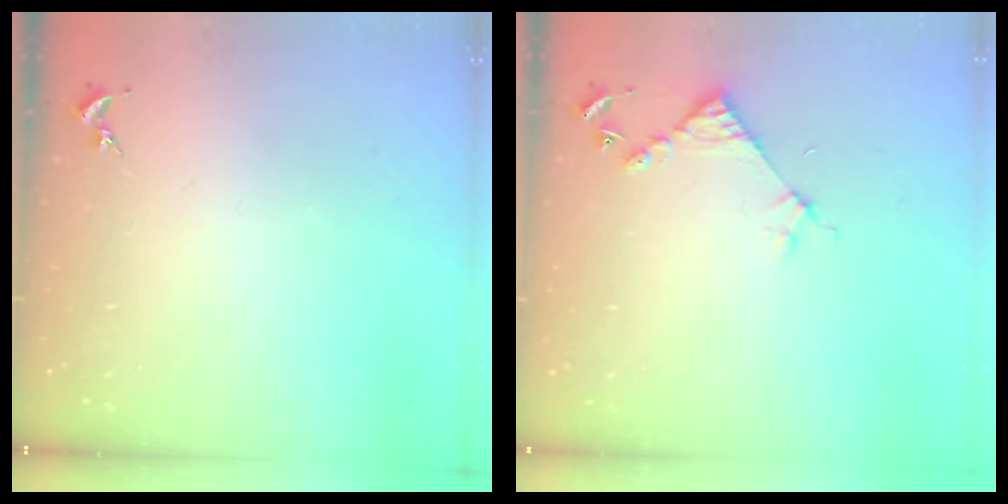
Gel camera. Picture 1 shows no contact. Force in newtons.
{"total": 4.5, "press": 4.5, "slide": 0.4}